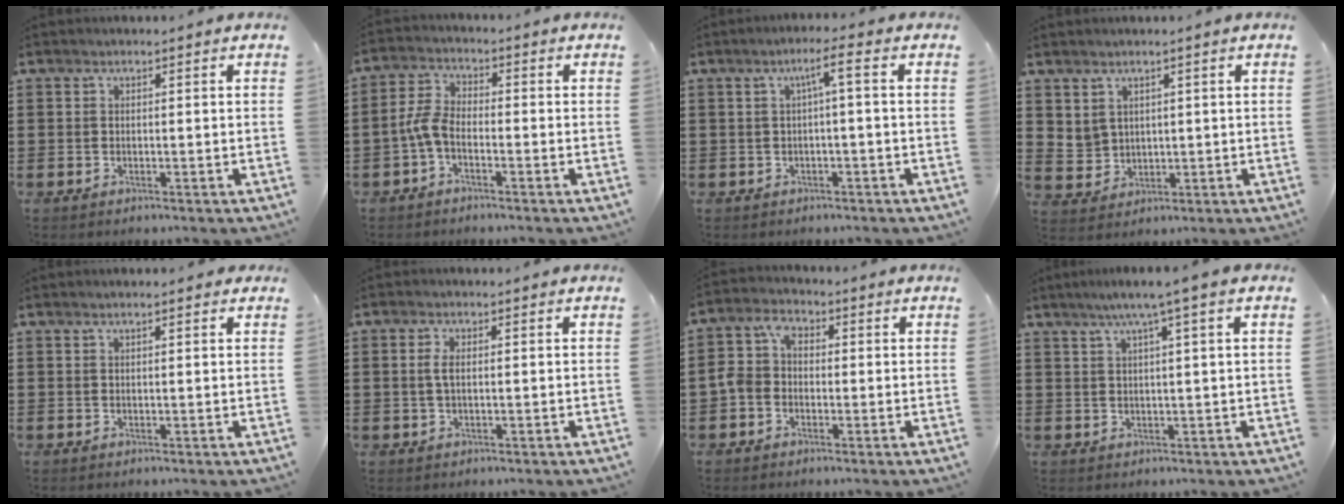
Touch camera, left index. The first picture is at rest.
{"total": 4.4, "force": [-1.9, 2.1, 3.4], "torque": [-0.086, 0.005, -0.043]}
{"total": 3.6, "force": [0.0, 0.1, 3.6], "torque": [-0.071, 0.008, -0.007]}
{"total": 3.1, "force": [1.9, 2.4, 0.6], "torque": [-0.024, 0.004, 0.037]}
{"total": 1.1, "force": [0.8, 0.1, 0.8], "torque": [-0.016, 0.001, 0.015]}
{"total": 2.4, "force": [0.3, 1.0, 2.2], "torque": [-0.053, 0.000, 0.002]}
{"total": 4.3, "force": [-0.7, 3.4, 2.5], "torque": [-0.071, 0.012, -0.021]}
{"total": 4.1, "force": [2.0, -0.7, 3.5], "torque": [-0.071, -0.001, 0.032]}